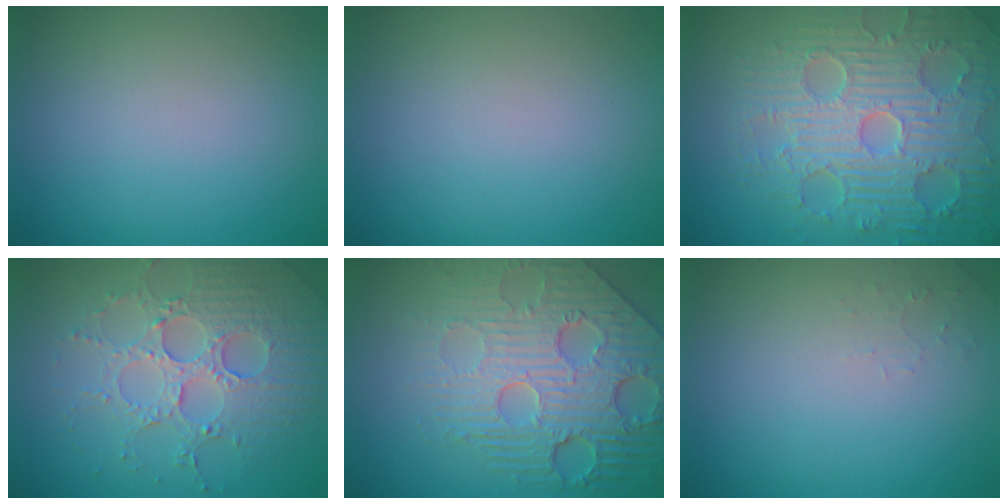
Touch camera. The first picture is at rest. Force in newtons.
{"total": 0.0}
{"total": 9.1, "press": 6.7, "slide": 6.2}
{"total": 5.2, "press": 4.6, "slide": 2.3}
{"total": 8.4, "press": 5.9, "slide": 5.9}
{"total": 0.9, "press": 0.9, "slide": 0.2}